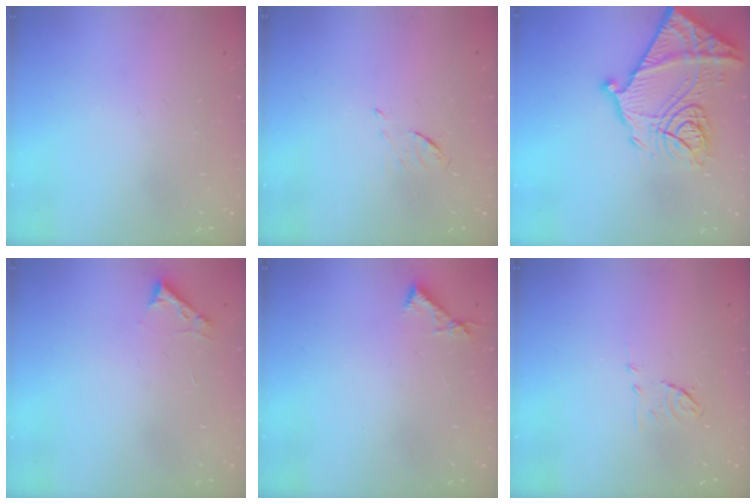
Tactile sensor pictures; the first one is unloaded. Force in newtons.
{"total": 5.2, "press": 5.1, "slide": 0.8}
{"total": 25.4, "press": 25.3, "slide": 2.5}
{"total": 2.7, "press": 2.7, "slide": 0.3}
{"total": 4.2, "press": 4.2, "slide": 0.4}
{"total": 5.8, "press": 5.7, "slide": 1.1}